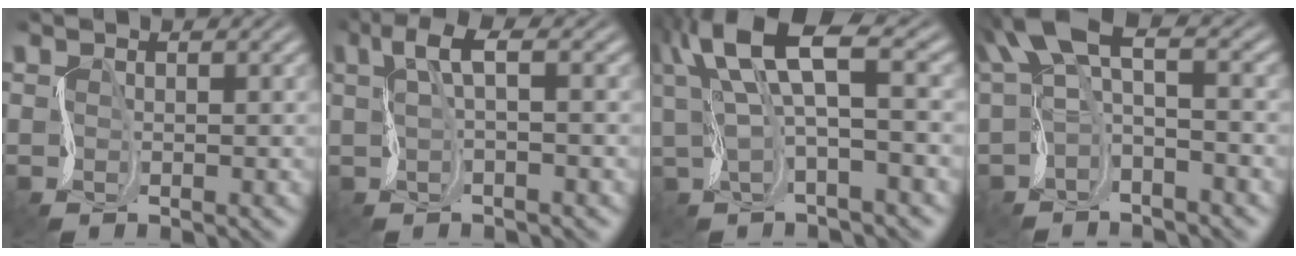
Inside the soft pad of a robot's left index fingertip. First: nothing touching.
{"total": 2.5, "force": [0.7, 0.5, 2.3], "torque": [-0.048, 0.010, 0.013]}
{"total": 7.8, "force": [2.8, 2.0, 7.0], "torque": [-0.140, 0.027, 0.049]}
{"total": 4.8, "force": [0.9, 1.7, 4.4], "torque": [-0.079, 0.018, 0.005]}